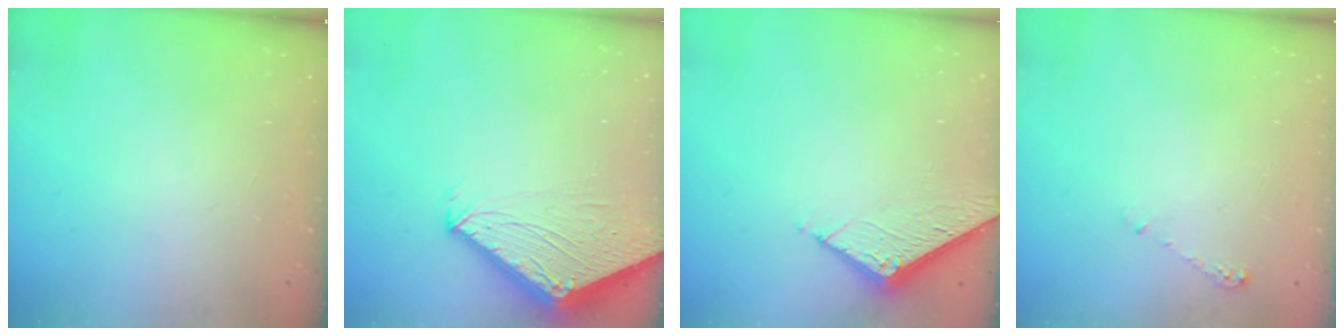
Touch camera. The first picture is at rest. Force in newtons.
{"total": 3.5, "press": 3.4, "slide": 0.4}
{"total": 6.8, "press": 6.8, "slide": 0.5}
{"total": 3.2, "press": 3.2, "slide": 0.5}